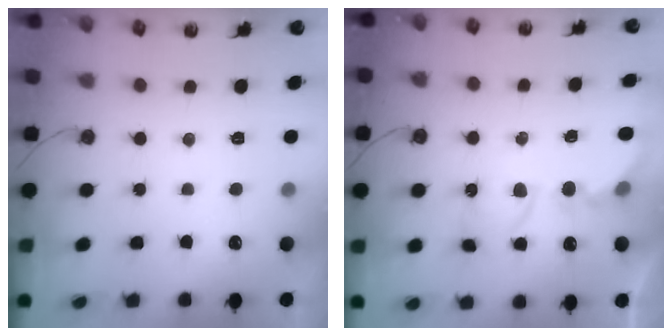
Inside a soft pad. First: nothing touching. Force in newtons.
{"total": 6.7, "press": 6.7, "slide": 0.2}